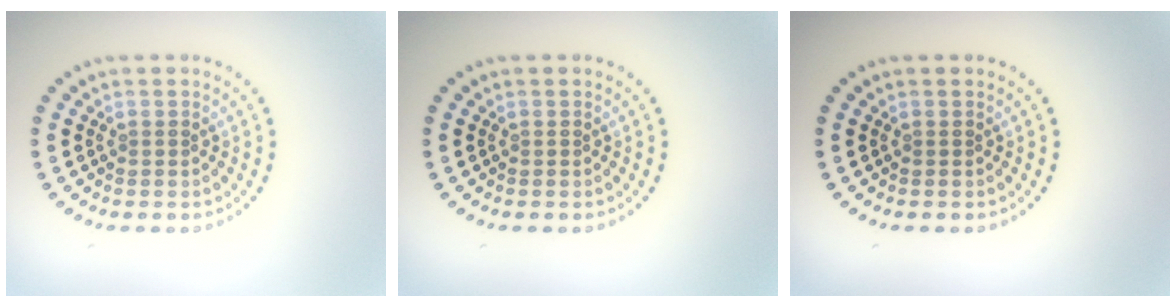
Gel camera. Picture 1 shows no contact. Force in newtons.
{"total": 0.0}
{"total": 0.0}